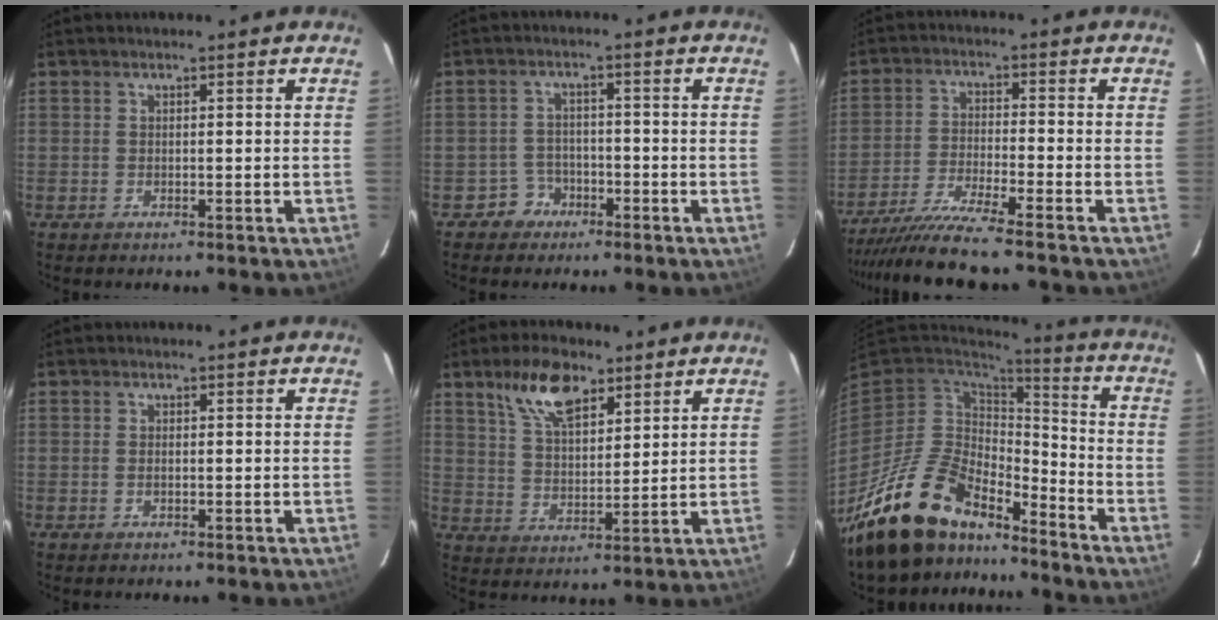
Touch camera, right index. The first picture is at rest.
{"total": 4.0, "force": [-2.5, 3.1, -0.4], "torque": [0.005, 0.019, -0.043]}
{"total": 11.1, "force": [-10.1, -1.6, 4.5], "torque": [-0.103, -0.015, -0.181]}
{"total": 0.8, "force": [-0.2, 0.5, 0.7], "torque": [-0.014, 0.000, -0.004]}
{"total": 10.4, "force": [6.5, 4.6, 6.7], "torque": [-0.123, 0.015, 0.122]}
{"total": 19.3, "force": [-15.1, 8.0, 9.1], "torque": [-0.190, -0.016, -0.262]}